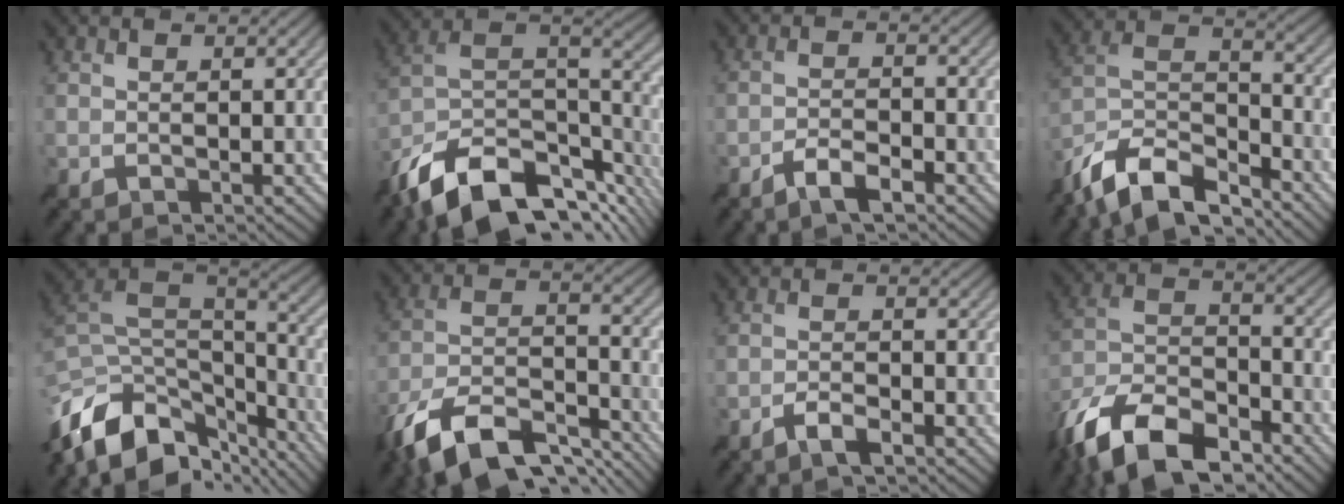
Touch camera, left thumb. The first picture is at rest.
{"total": 16.2, "force": [-9.8, 7.7, 10.3], "torque": [-0.231, -0.021, -0.154]}
{"total": 3.6, "force": [-2.5, 0.7, 2.4], "torque": [-0.052, 0.007, -0.052]}
{"total": 12.9, "force": [-10.2, 4.2, 6.7], "torque": [-0.154, 0.006, -0.193]}
{"total": 15.3, "force": [-8.2, 8.0, 10.2], "torque": [-0.260, -0.021, -0.125]}
{"total": 15.1, "force": [-10.9, 5.6, 8.8], "torque": [-0.196, -0.006, -0.198]}
{"total": 2.3, "force": [-1.5, 0.5, 1.7], "torque": [-0.036, 0.004, -0.032]}
{"total": 15.1, "force": [-10.6, 6.6, 8.4], "torque": [-0.198, -0.008, -0.203]}